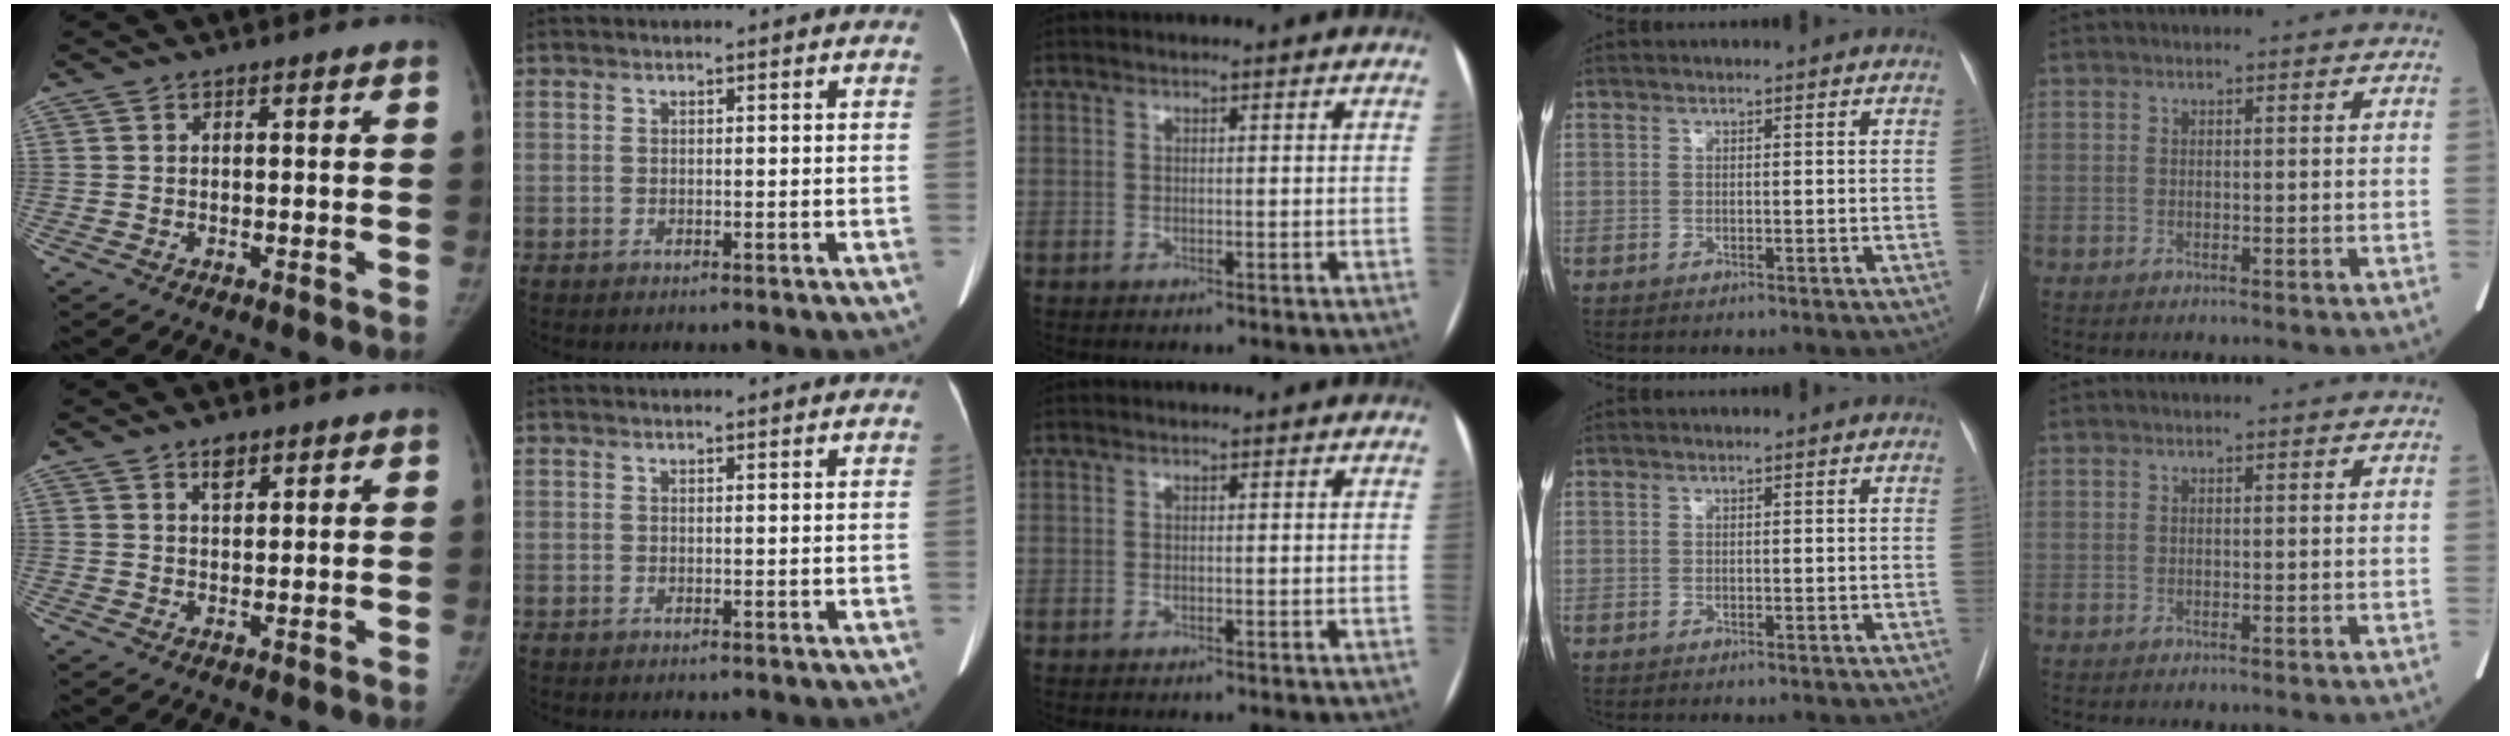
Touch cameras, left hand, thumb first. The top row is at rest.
{"thumb": {"total": 2.5, "force": [1.6, 1.4, 1.4], "torque": [-0.011, -0.010, 0.027]}, "index": {"total": 3.2, "force": [3.1, 0.3, 0.9], "torque": [-0.012, 0.024, 0.035]}}